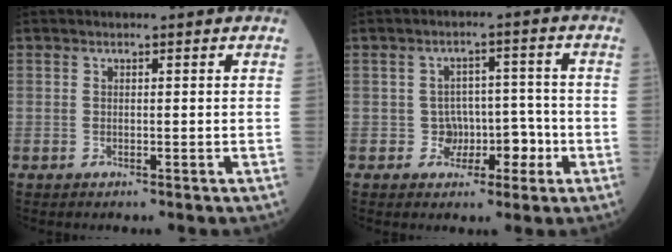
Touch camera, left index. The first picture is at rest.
{"total": 4.6, "force": [-1.8, 3.9, 1.5], "torque": [-0.005, 0.020, -0.024]}